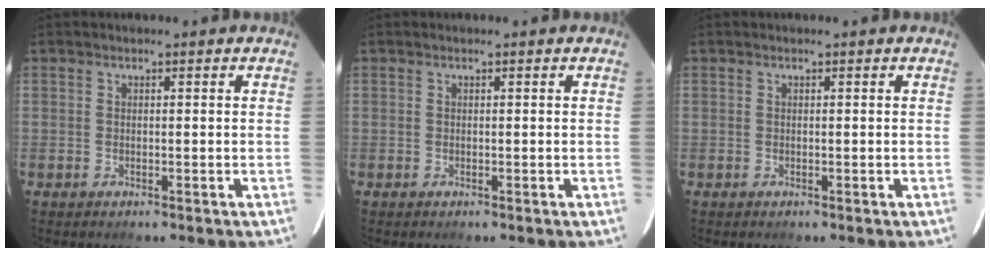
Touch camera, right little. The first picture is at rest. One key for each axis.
{"total": 0.0}
{"total": 0.0}